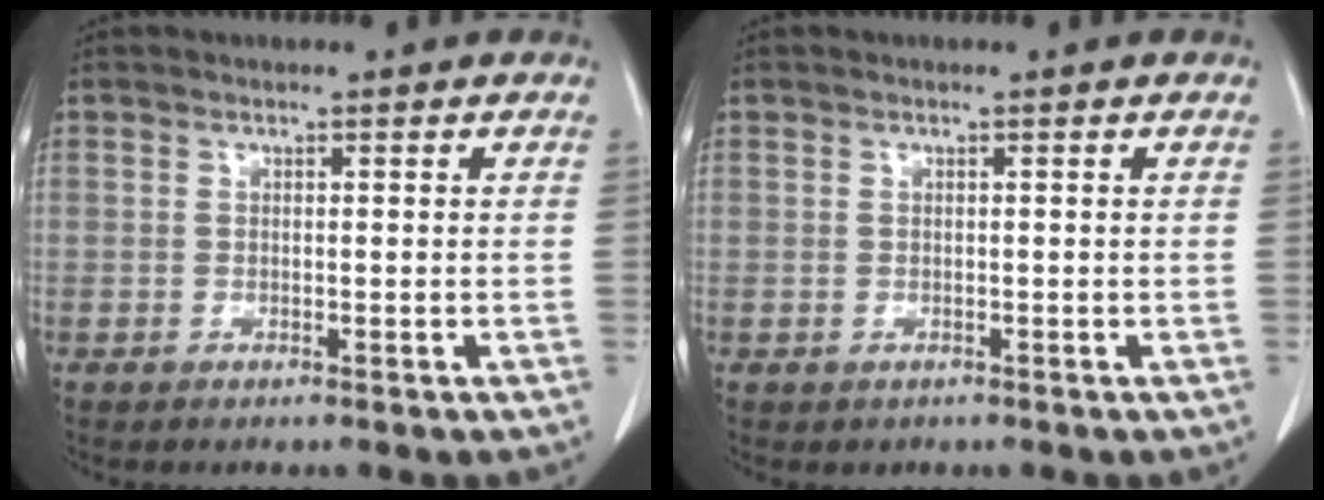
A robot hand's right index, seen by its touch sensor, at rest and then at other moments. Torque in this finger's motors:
{"motor_torque": [-0.18, -0.15, -0.05, -0.04]}